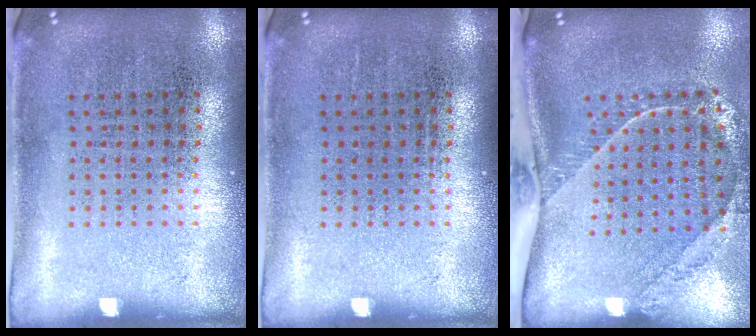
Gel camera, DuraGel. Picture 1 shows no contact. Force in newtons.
{"total": 0.0}
{"total": 2.4, "press": 1.7, "slide": 1.7}